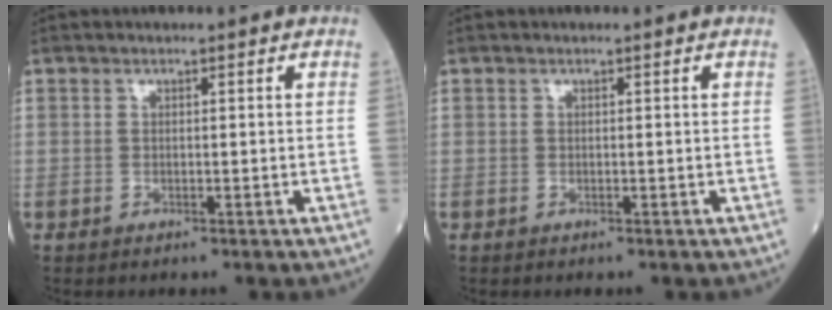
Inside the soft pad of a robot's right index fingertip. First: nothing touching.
{"total": 0.0}